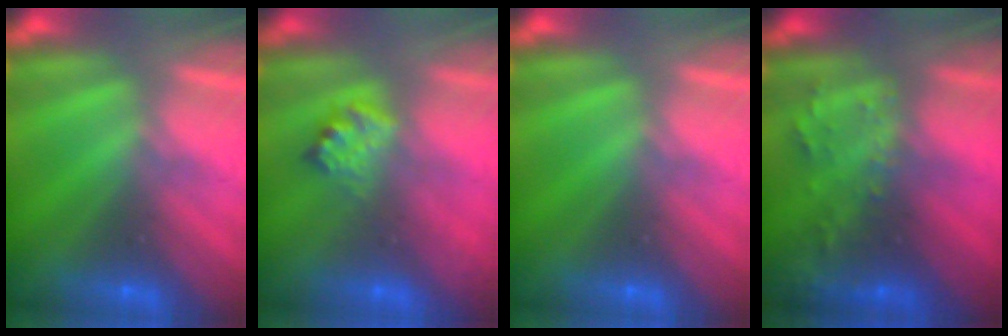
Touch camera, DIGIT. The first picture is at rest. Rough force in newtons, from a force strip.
{"total": 2.3}
{"total": 0.0}
{"total": 2.7}